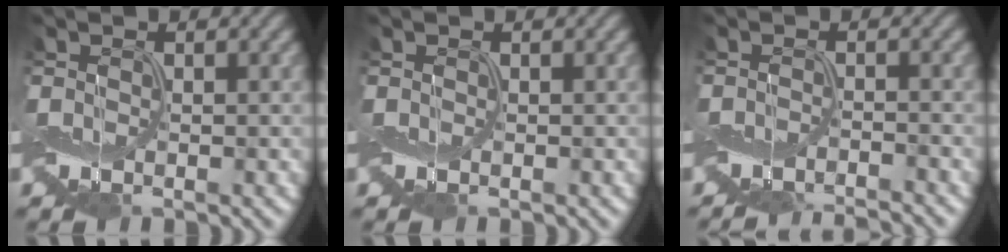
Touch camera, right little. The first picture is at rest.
{"total": 0.0}
{"total": 3.9, "force": [-3.6, 0.1, 1.3], "torque": [-0.013, -0.012, -0.066]}